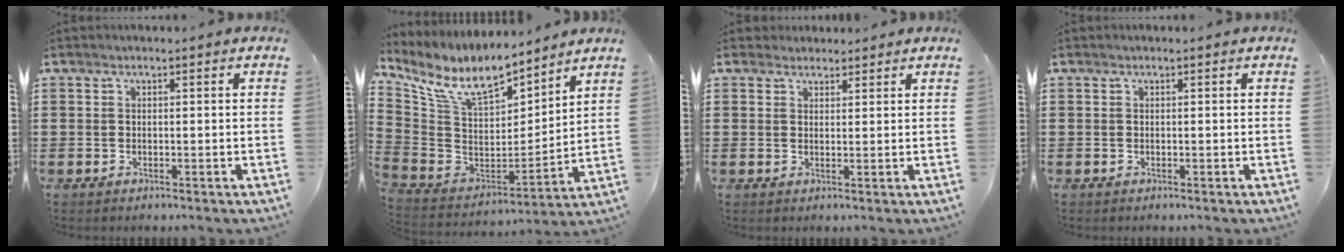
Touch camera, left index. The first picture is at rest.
{"total": 10.9, "force": [8.5, 3.8, 5.7], "torque": [-0.150, -0.049, 0.151]}
{"total": 2.2, "force": [2.0, 1.0, 0.0], "torque": [-0.006, 0.006, 0.039]}
{"total": 0.0}